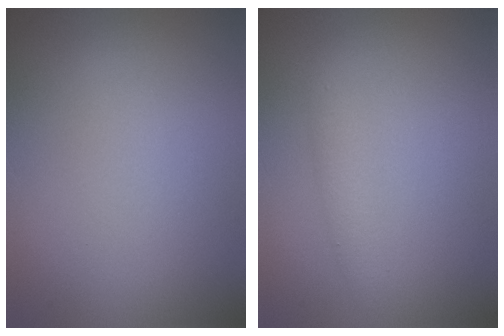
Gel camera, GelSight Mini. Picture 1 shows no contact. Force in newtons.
{"total": 1.3, "press": 1.3, "slide": 0.1}